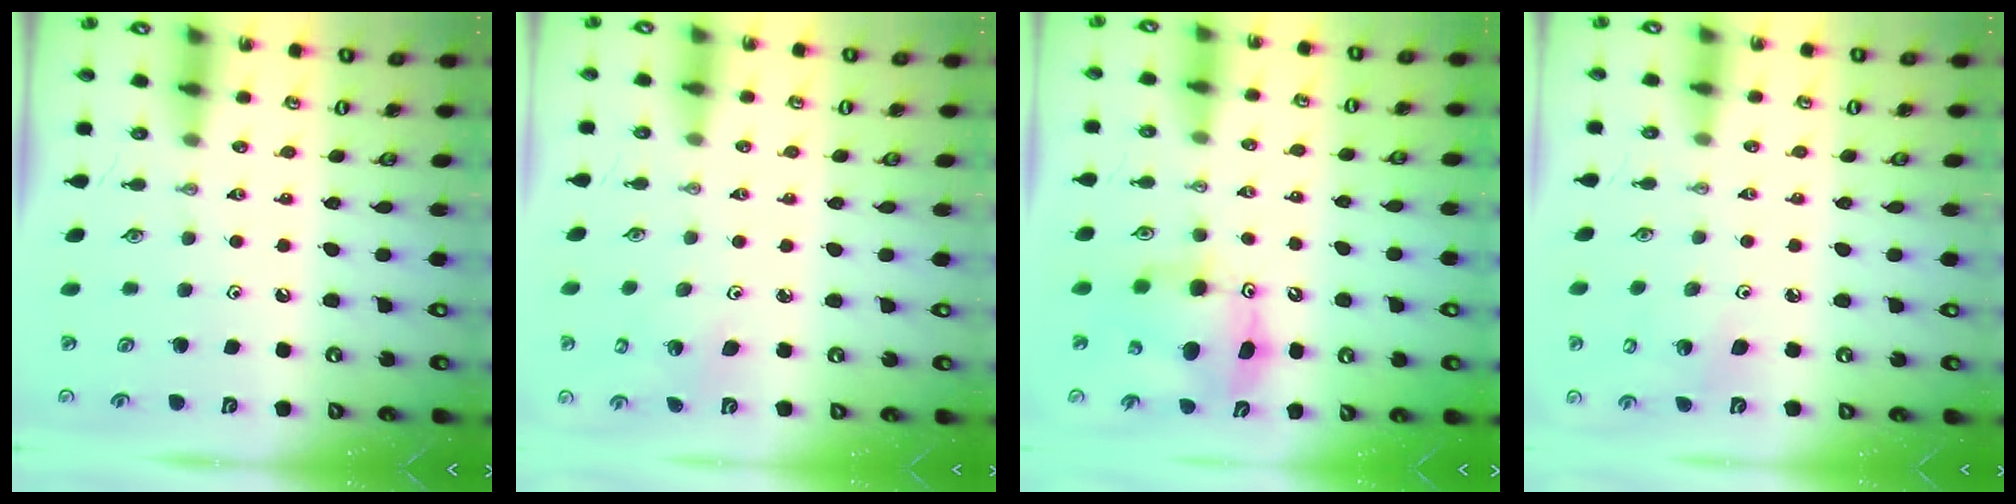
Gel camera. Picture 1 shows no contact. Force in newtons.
{"total": 2.2, "press": 2.2, "slide": 0.2}
{"total": 9.7, "press": 9.7, "slide": 0.6}
{"total": 3.9, "press": 3.7, "slide": 1.3}